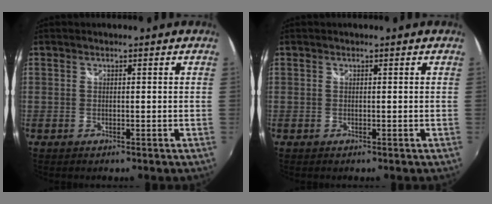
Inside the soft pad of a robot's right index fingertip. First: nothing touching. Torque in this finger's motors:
{"motor_torque": [-0.17, 0.17, 0.00, 0.00]}